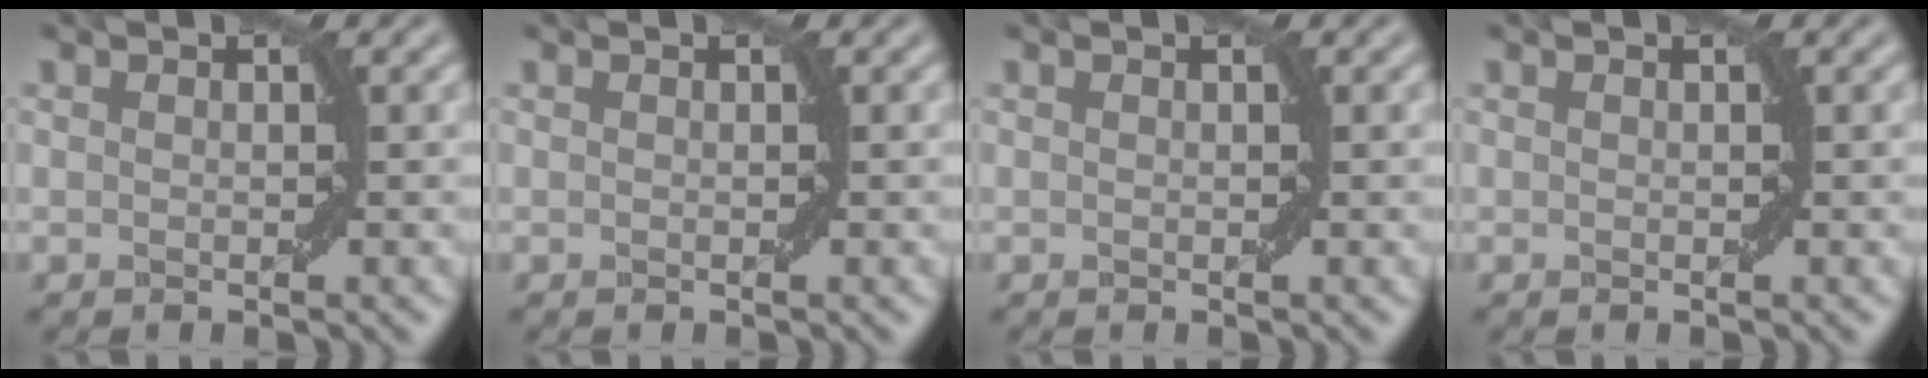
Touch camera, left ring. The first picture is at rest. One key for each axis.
{"total": 0.0}
{"total": 0.0}
{"total": 0.0}